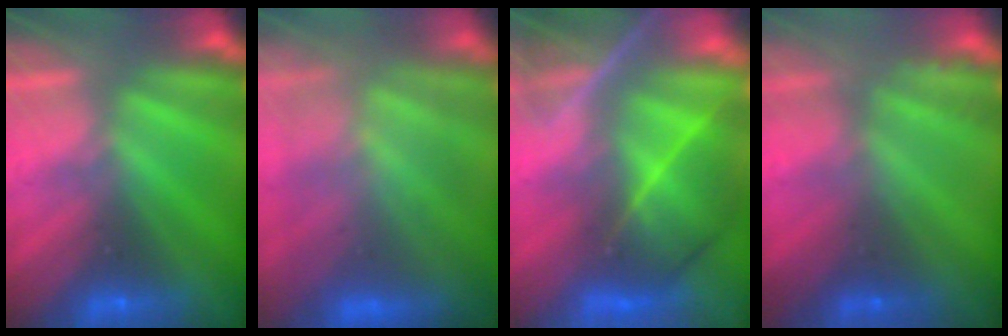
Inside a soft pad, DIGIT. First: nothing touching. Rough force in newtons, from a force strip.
{"total": 9.6}
{"total": 7.4}
{"total": 2.2}